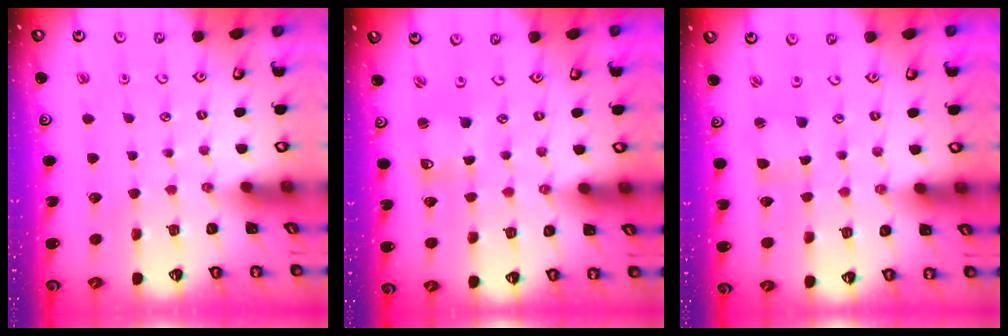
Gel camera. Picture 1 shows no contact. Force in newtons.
{"total": 2.6, "press": 2.6, "slide": 0.2}
{"total": 1.8, "press": 1.7, "slide": 0.4}